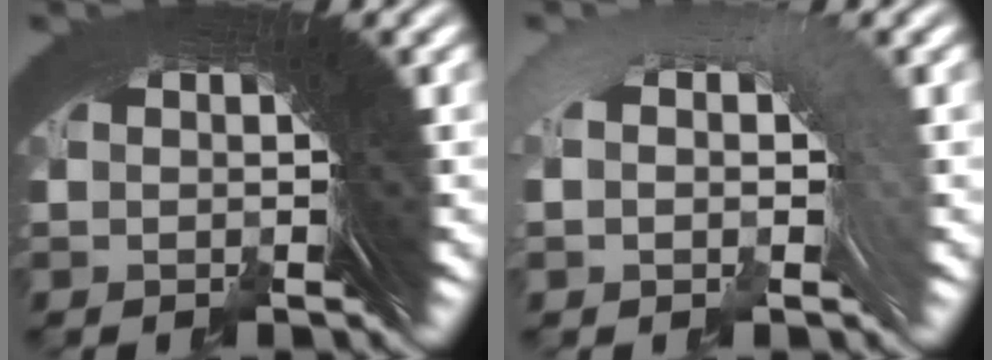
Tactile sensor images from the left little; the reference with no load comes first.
{"total": 2.2, "force": [0.4, 0.7, 2.0], "torque": [-0.026, 0.030, -0.004]}